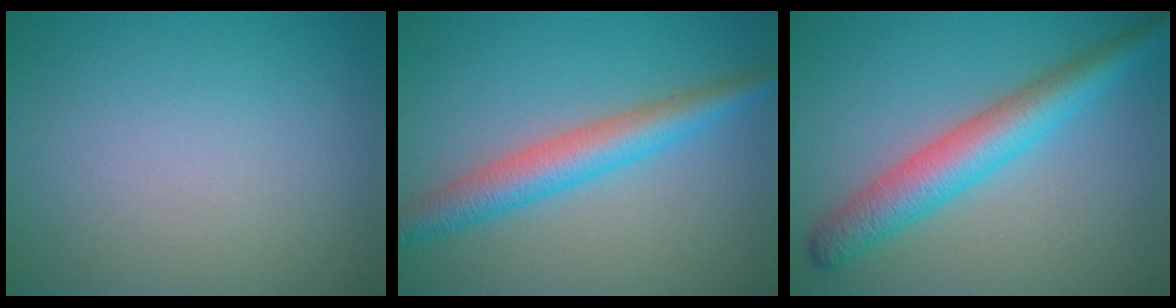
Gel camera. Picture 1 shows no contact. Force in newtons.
{"total": 4.7, "press": 4.7, "slide": 0.0}
{"total": 5.6, "press": 5.6, "slide": 0.1}